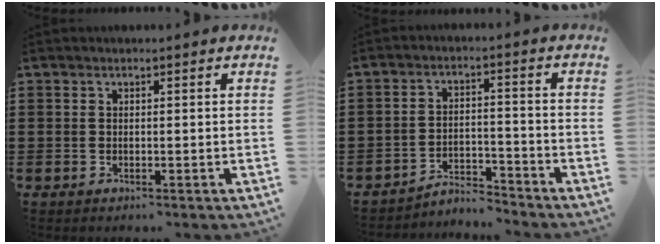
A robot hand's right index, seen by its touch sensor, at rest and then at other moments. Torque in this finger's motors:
{"motor_torque": [0.45, 0.66, -1.05, -0.12]}